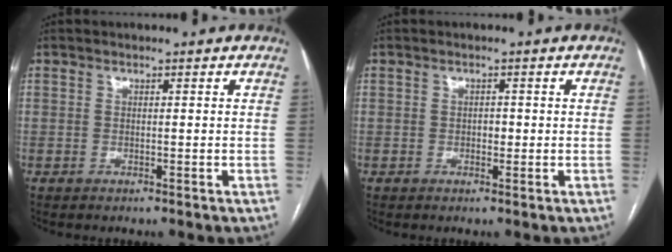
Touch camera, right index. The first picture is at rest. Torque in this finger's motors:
{"motor_torque": [0.11, -0.03, 0.10, 0.02]}